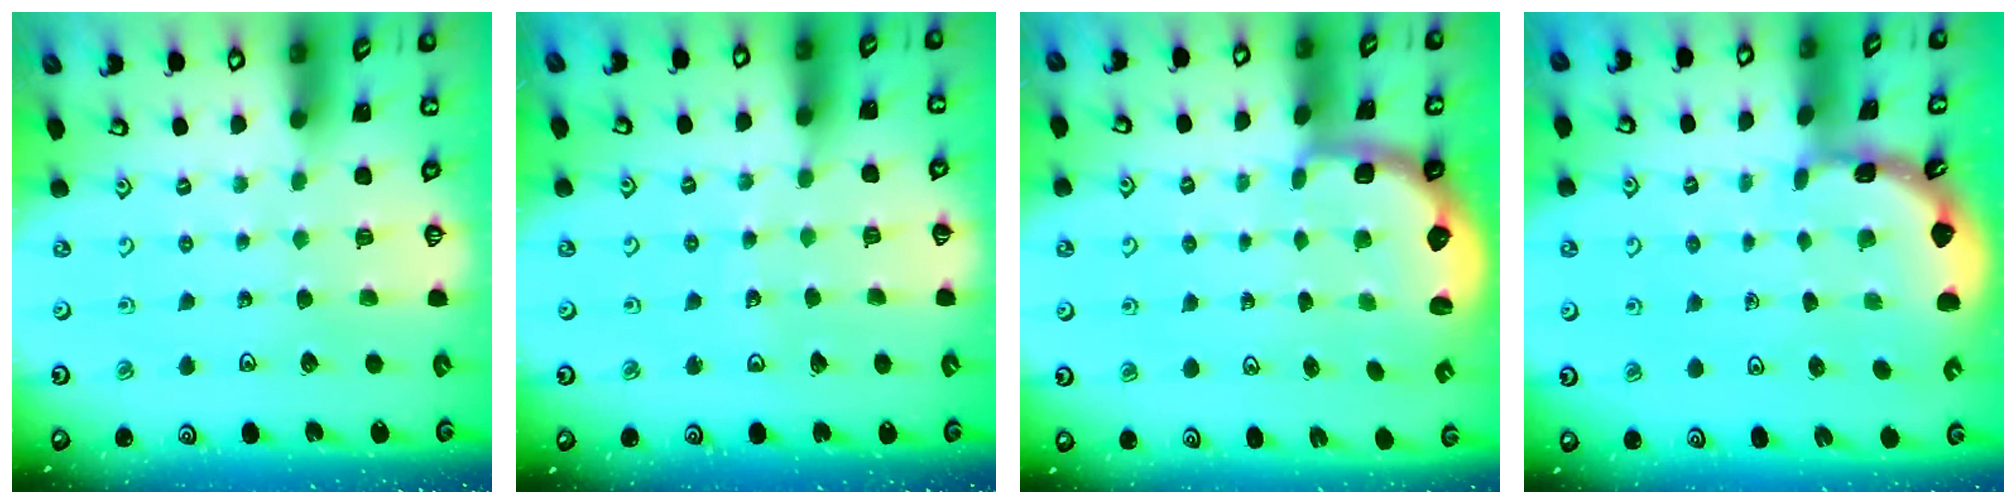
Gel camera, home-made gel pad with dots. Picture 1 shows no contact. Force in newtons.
{"total": 3.7, "press": 3.7, "slide": 0.4}
{"total": 2.6, "press": 2.0, "slide": 1.7}
{"total": 1.7, "press": 1.7, "slide": 0.1}